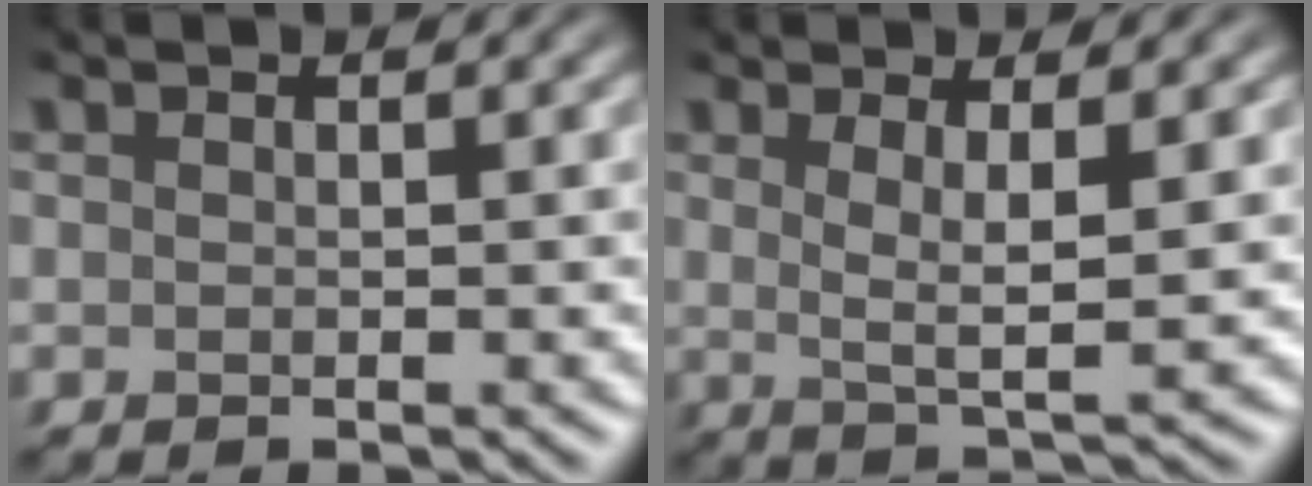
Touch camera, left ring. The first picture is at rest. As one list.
[{"total": 3.2, "force": [0.6, 0.7, 3.0], "torque": [-0.066, -0.015, 0.023]}]